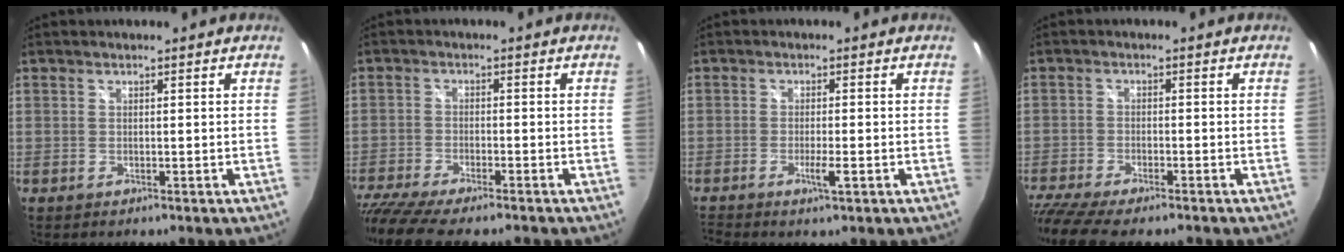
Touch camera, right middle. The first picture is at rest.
{"total": 12.4, "force": [-10.6, 1.6, 6.3], "torque": [-0.149, -0.050, -0.182]}
{"total": 3.2, "force": [-1.8, 0.0, 2.7], "torque": [-0.059, -0.006, -0.034]}
{"total": 10.4, "force": [-8.8, 1.6, 5.2], "torque": [-0.133, -0.043, -0.152]}